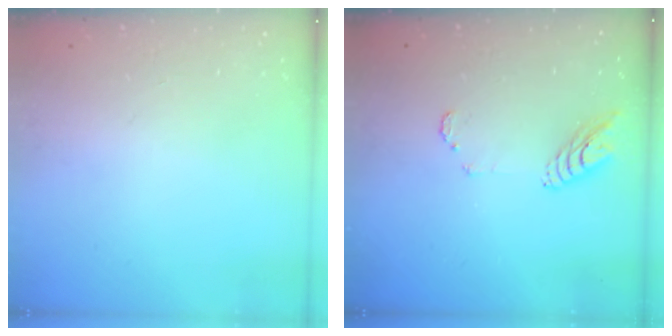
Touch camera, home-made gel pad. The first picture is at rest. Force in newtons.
{"total": 6.3, "press": 6.3, "slide": 0.4}